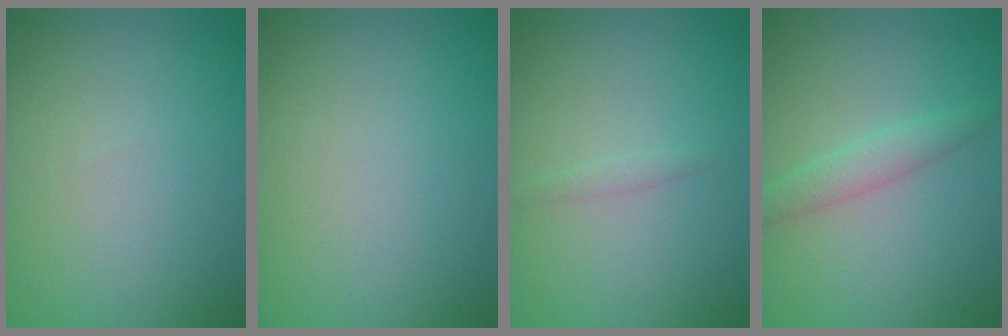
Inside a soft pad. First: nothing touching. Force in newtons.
{"total": 0.0}
{"total": 0.6, "press": 0.6, "slide": 0.0}
{"total": 2.1, "press": 2.1, "slide": 0.1}